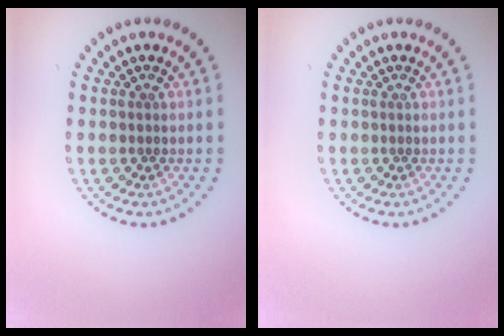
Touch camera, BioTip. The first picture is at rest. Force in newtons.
{"total": 0.0}